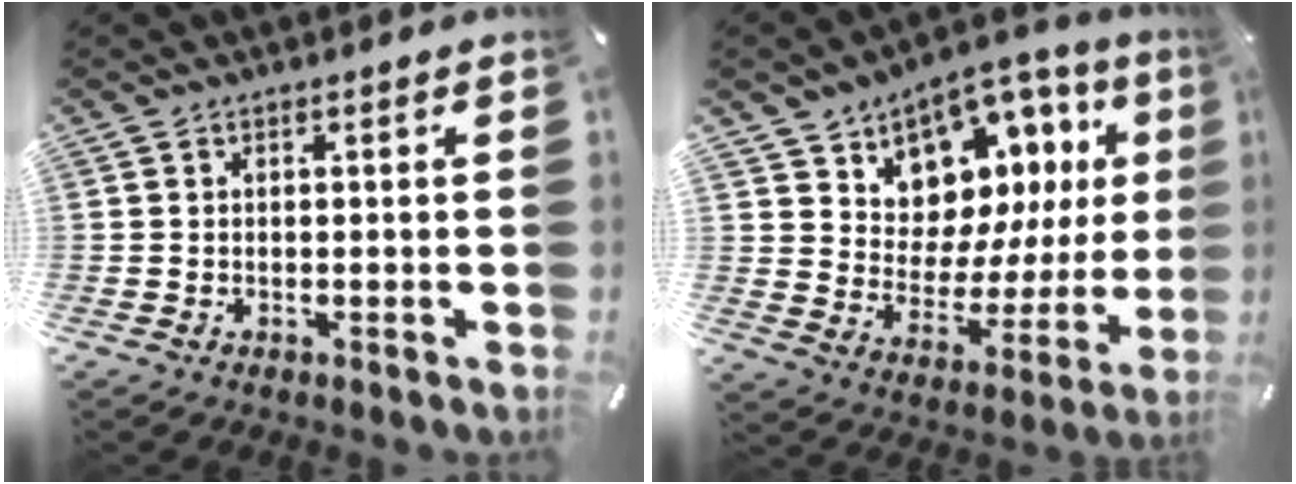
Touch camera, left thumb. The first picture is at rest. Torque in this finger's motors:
{"motor_torque": [2.26, 2.74, 1.40, -1.36, 0.16]}